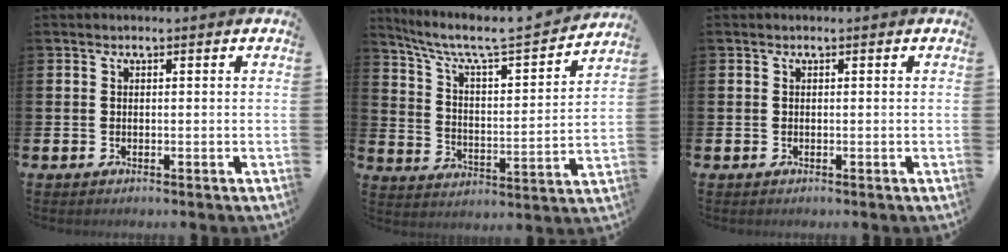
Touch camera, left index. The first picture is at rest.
{"total": 7.2, "force": [6.4, 1.1, 3.2], "torque": [-0.096, -0.045, 0.102]}
{"total": 0.0}